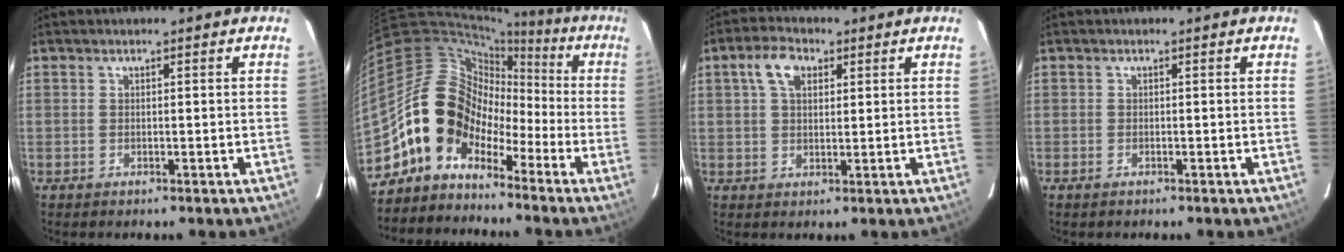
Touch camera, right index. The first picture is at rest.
{"total": 12.0, "force": [-6.5, 9.2, 4.1], "torque": [-0.080, 0.041, -0.140]}
{"total": 5.7, "force": [2.3, 3.4, 3.9], "torque": [-0.073, 0.019, 0.043]}
{"total": 0.7, "force": [-0.6, 0.3, 0.3], "torque": [-0.006, -0.004, -0.013]}